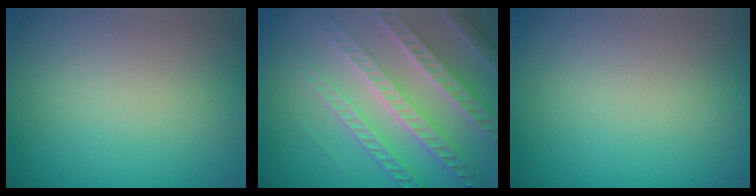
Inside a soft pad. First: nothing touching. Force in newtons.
{"total": 6.8, "press": 5.3, "slide": 4.3}
{"total": 0.0}